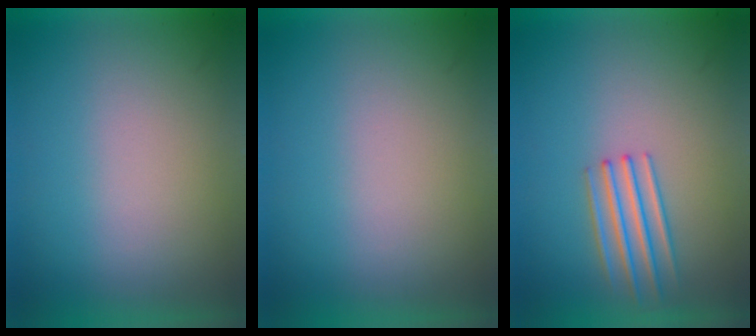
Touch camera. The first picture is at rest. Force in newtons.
{"total": 0.0}
{"total": 2.1}